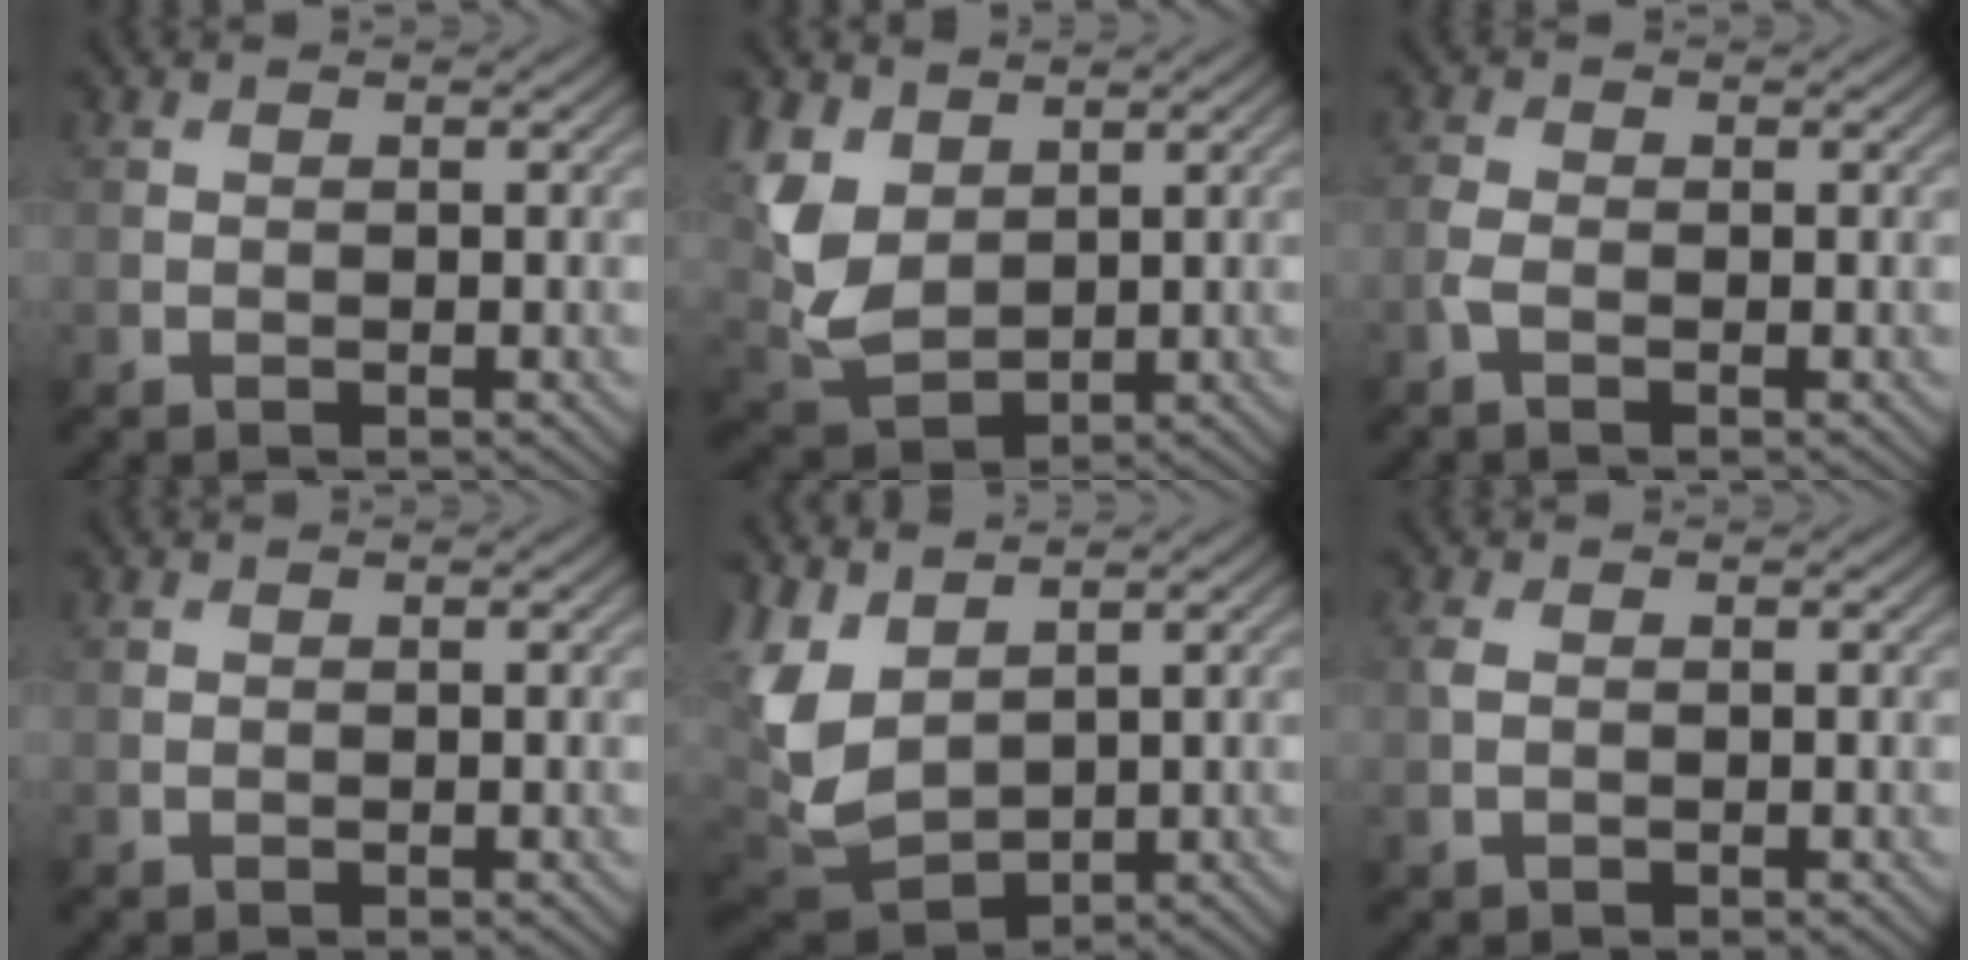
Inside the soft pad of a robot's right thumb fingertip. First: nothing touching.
{"total": 8.7, "force": [3.1, 5.8, 5.7], "torque": [-0.164, 0.003, 0.066]}
{"total": 1.7, "force": [-0.8, 0.7, 1.4], "torque": [-0.042, -0.002, -0.026]}
{"total": 0.0}
{"total": 9.5, "force": [3.0, 5.8, 6.9], "torque": [-0.208, -0.002, 0.063]}
{"total": 1.5, "force": [0.0, 1.0, 1.1], "torque": [-0.034, 0.000, 0.001]}